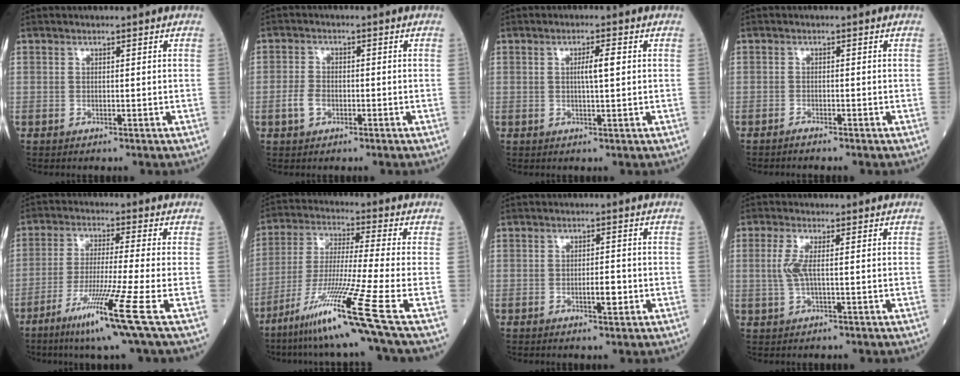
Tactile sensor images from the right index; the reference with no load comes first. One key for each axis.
{"total": 2.9, "fx": -1.2, "fy": 1.8, "fz": 1.9, "tx": -0.043, "ty": 0.004, "tz": -0.024}
{"total": 2.8, "fx": 0.4, "fy": 0.1, "fz": 2.8, "tx": -0.051, "ty": 0.000, "tz": 0.007}
{"total": 1.0, "fx": -0.9, "fy": -0.1, "fz": 0.2, "tx": -0.007, "ty": -0.001, "tz": -0.017}
{"total": 11.6, "fx": -5.8, "fy": -2.4, "fz": 9.8, "tx": -0.182, "ty": -0.041, "tz": -0.109}
{"total": 15.4, "fx": -9.1, "fy": -3.3, "fz": 12.0, "tx": -0.239, "ty": -0.048, "tz": -0.163}
{"total": 2.5, "fx": -0.9, "fy": 0.4, "fz": 2.3, "tx": -0.036, "ty": 0.000, "tz": -0.013}
{"total": 3.1, "fx": 0.2, "fy": 0.4, "fz": 3.1, "tx": -0.078, "ty": 0.000, "tz": 0.004}